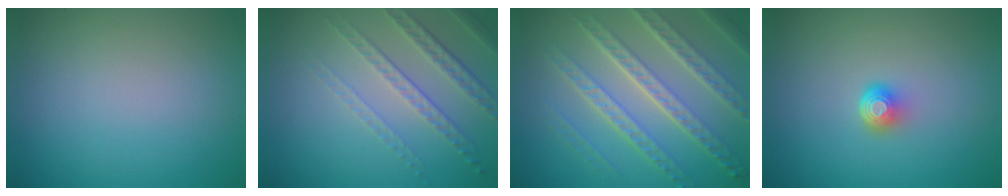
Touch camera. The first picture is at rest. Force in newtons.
{"total": 4.6, "press": 3.1, "slide": 3.4}
{"total": 7.4, "press": 5.3, "slide": 5.3}
{"total": 2.0, "press": 1.3, "slide": 1.6}